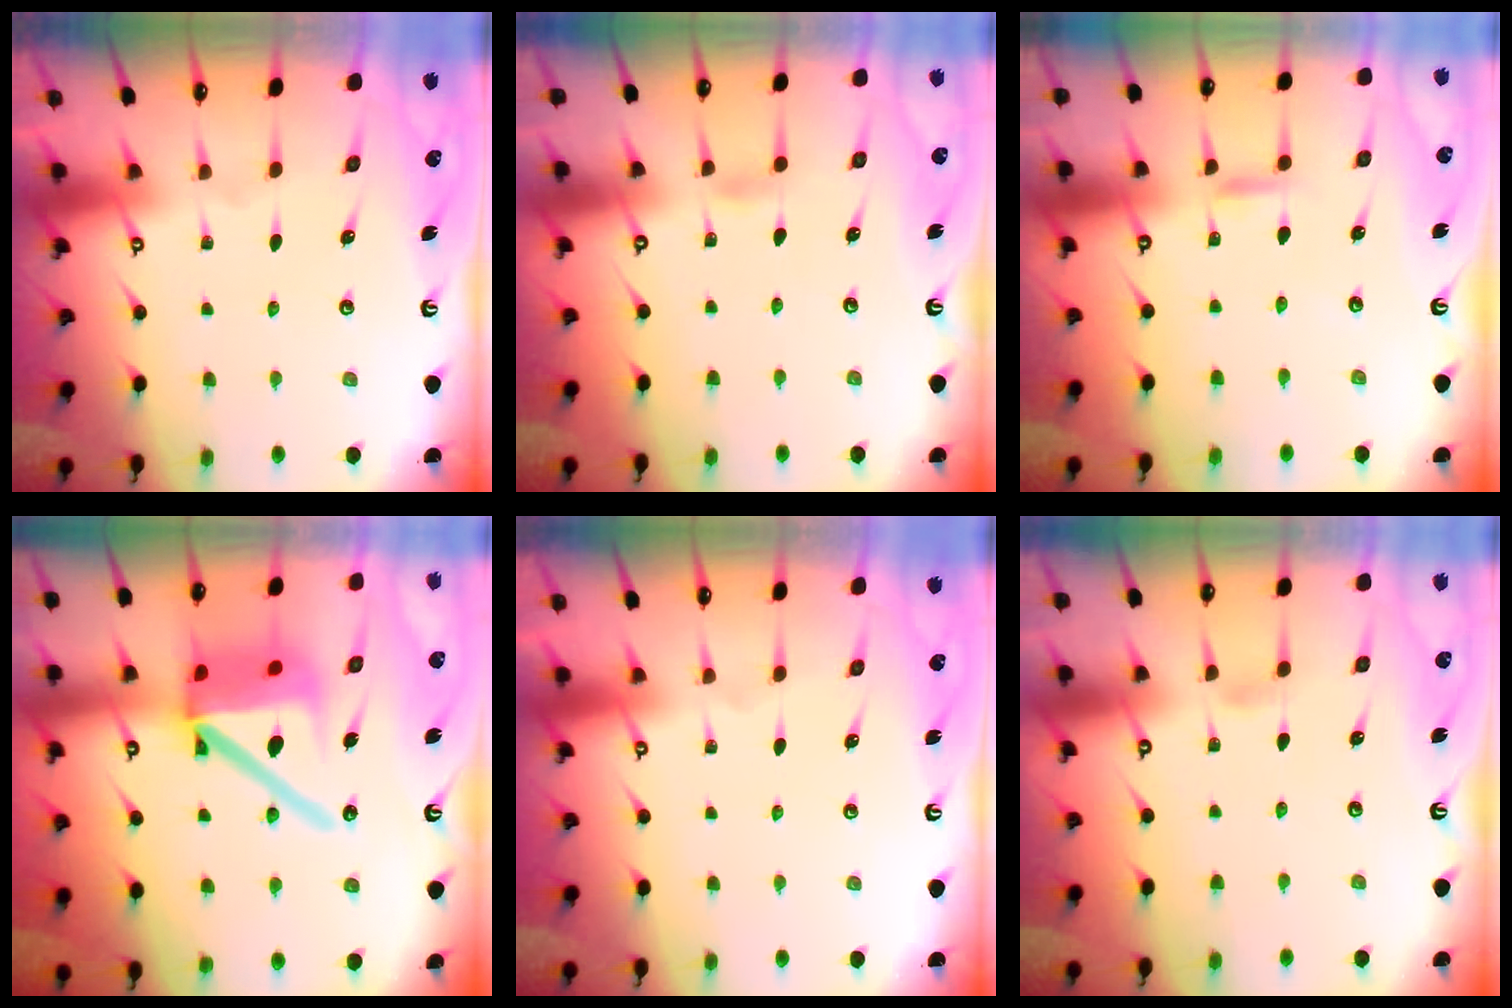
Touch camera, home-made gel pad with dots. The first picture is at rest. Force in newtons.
{"total": 3.4, "press": 3.4, "slide": 0.3}
{"total": 2.4, "press": 2.4, "slide": 0.1}
{"total": 19.4, "press": 19.2, "slide": 2.8}
{"total": 0.0}
{"total": 3.0, "press": 3.0, "slide": 0.4}